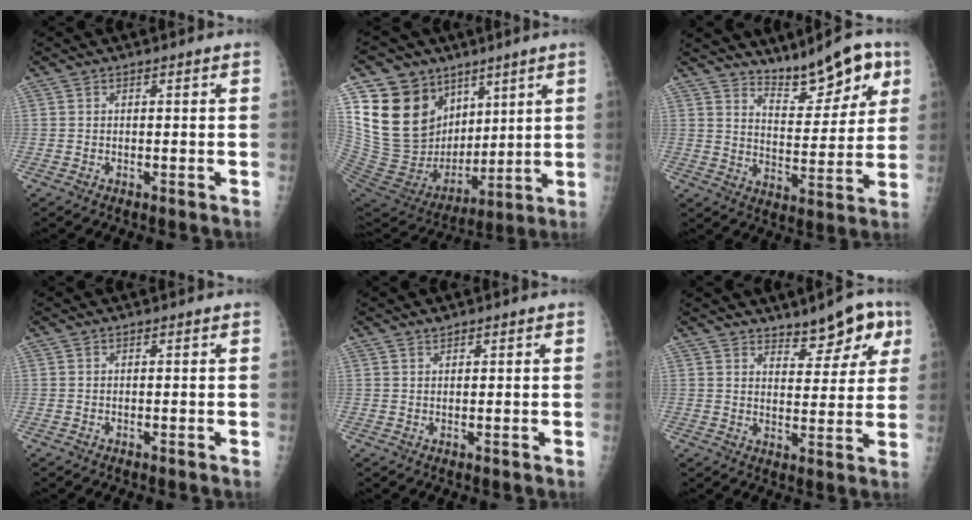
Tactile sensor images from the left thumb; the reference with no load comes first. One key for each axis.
{"total": 22.9, "fx": 9.8, "fy": 17.3, "fz": 11.5, "tx": -0.194, "ty": -0.018, "tz": 0.206}
{"total": 12.0, "fx": 8.3, "fy": 4.3, "fz": 7.5, "tx": -0.079, "ty": -0.044, "tz": 0.136}
{"total": 0.0}
{"total": 0.8, "fx": 0.7, "fy": 0.4, "fz": 0.1, "tx": 0.006, "ty": -0.005, "tz": 0.011}
{"total": 8.6, "fx": 5.5, "fy": 3.8, "fz": 5.4, "tx": -0.037, "ty": -0.026, "tz": 0.077}